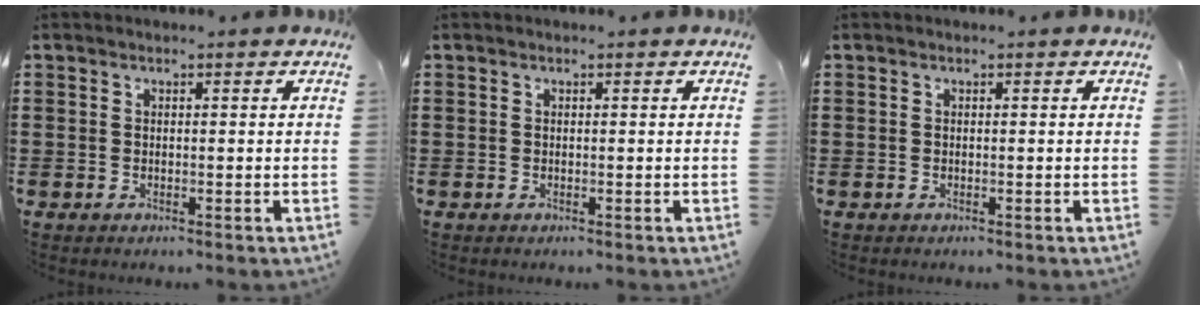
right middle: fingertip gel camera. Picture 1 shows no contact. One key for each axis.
{"total": 0.0}
{"total": 0.0}